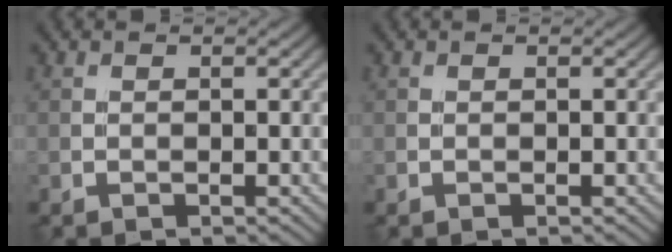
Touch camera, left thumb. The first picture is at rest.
{"total": 0.0}